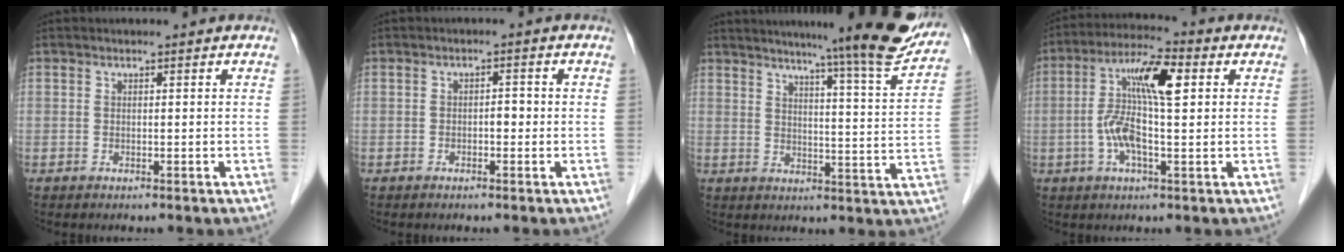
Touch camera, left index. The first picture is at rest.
{"total": 1.3, "force": [-0.3, 0.8, 1.1], "torque": [-0.015, 0.005, -0.007]}
{"total": 17.6, "force": [15.3, -0.5, 8.8], "torque": [-0.114, -0.047, 0.184]}
{"total": 10.1, "force": [1.1, 1.8, 9.9], "torque": [-0.201, 0.022, 0.013]}